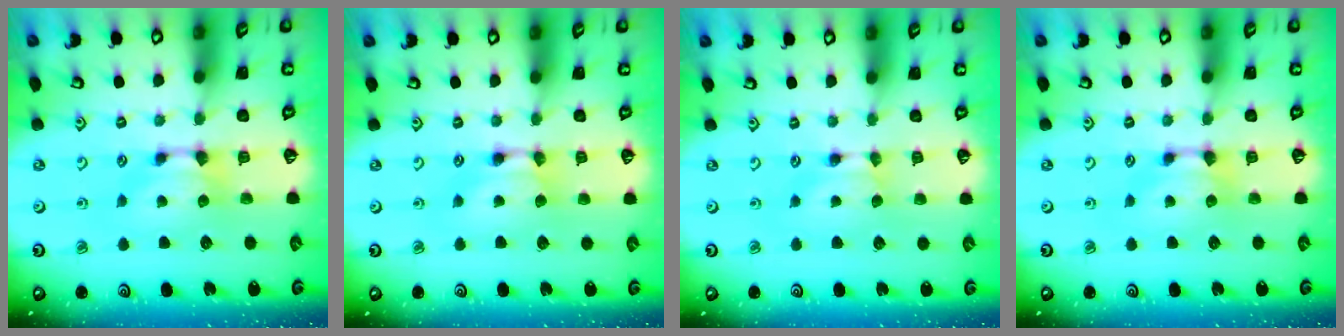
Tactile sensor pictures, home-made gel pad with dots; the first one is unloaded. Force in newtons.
{"total": 1.7, "press": 1.7, "slide": 0.2}
{"total": 0.0}
{"total": 0.0}